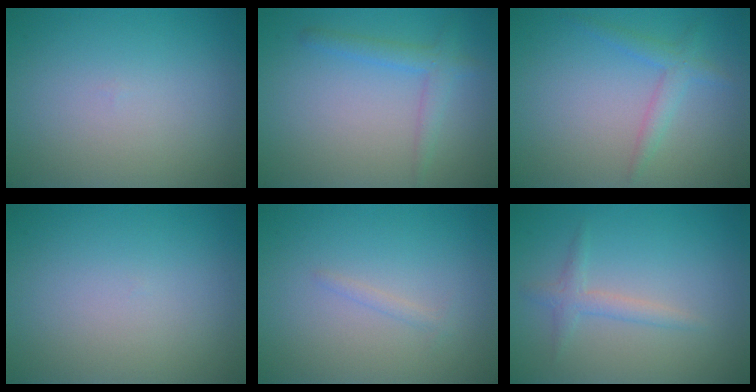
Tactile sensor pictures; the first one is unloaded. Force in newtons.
{"total": 2.2, "press": 2.2, "slide": 0.0}
{"total": 2.0, "press": 2.0, "slide": 0.1}
{"total": 0.0}
{"total": 0.7, "press": 0.7, "slide": 0.1}
{"total": 1.7, "press": 1.7, "slide": 0.1}